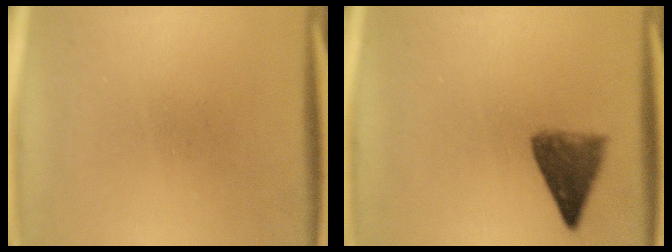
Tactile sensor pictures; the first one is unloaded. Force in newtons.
{"total": 5.4}